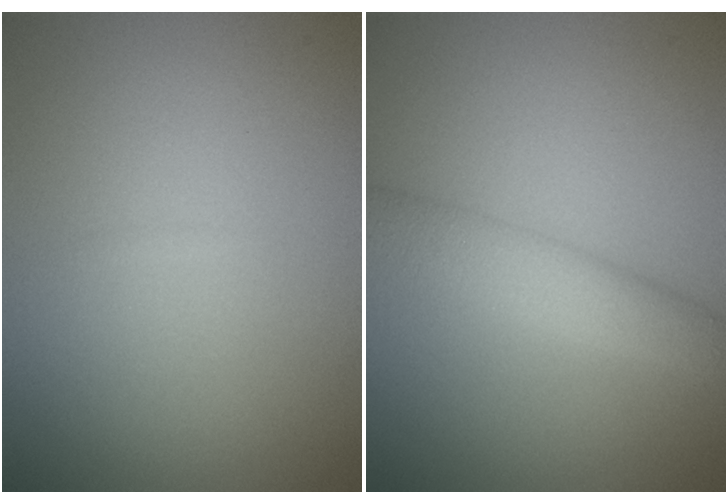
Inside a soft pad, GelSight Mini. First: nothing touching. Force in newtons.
{"total": 3.3, "press": 3.3, "slide": 0.2}